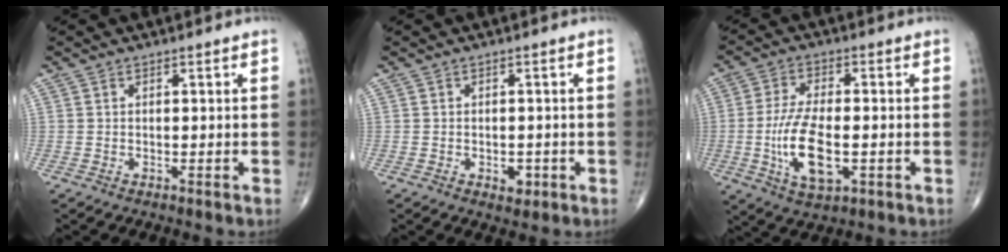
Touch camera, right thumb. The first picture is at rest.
{"total": 2.5, "force": [-0.9, 1.7, 1.7], "torque": [-0.009, 0.004, -0.006]}
{"total": 11.5, "force": [-2.2, 5.1, 10.1], "torque": [-0.196, 0.002, -0.036]}